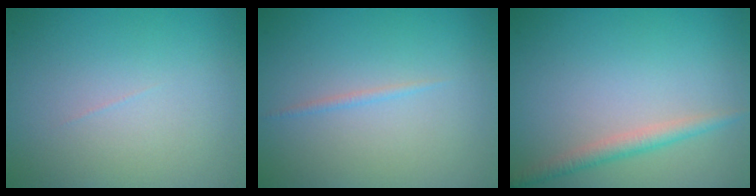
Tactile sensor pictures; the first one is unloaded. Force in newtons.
{"total": 0.6, "press": 0.6, "slide": 0.0}
{"total": 1.9, "press": 1.9, "slide": 0.0}